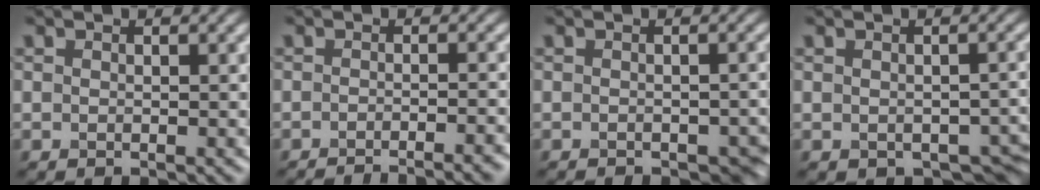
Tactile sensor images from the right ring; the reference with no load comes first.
{"total": 5.8, "force": [-4.8, 1.3, 2.9], "torque": [-0.014, 0.006, -0.058]}
{"total": 3.2, "force": [-2.4, 1.3, 1.8], "torque": [-0.019, -0.009, -0.019]}
{"total": 3.7, "force": [-1.3, 2.3, 2.6], "torque": [-0.030, -0.017, -0.010]}